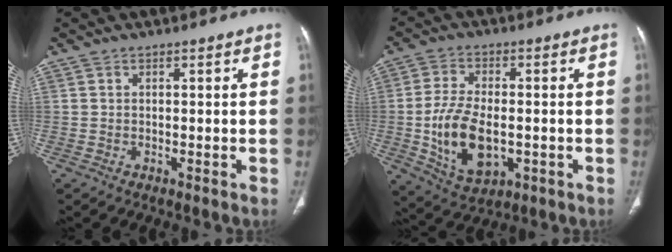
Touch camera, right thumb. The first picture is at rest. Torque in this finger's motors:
{"motor_torque": [-0.13, 1.21, 0.70, 0.79, 0.26]}